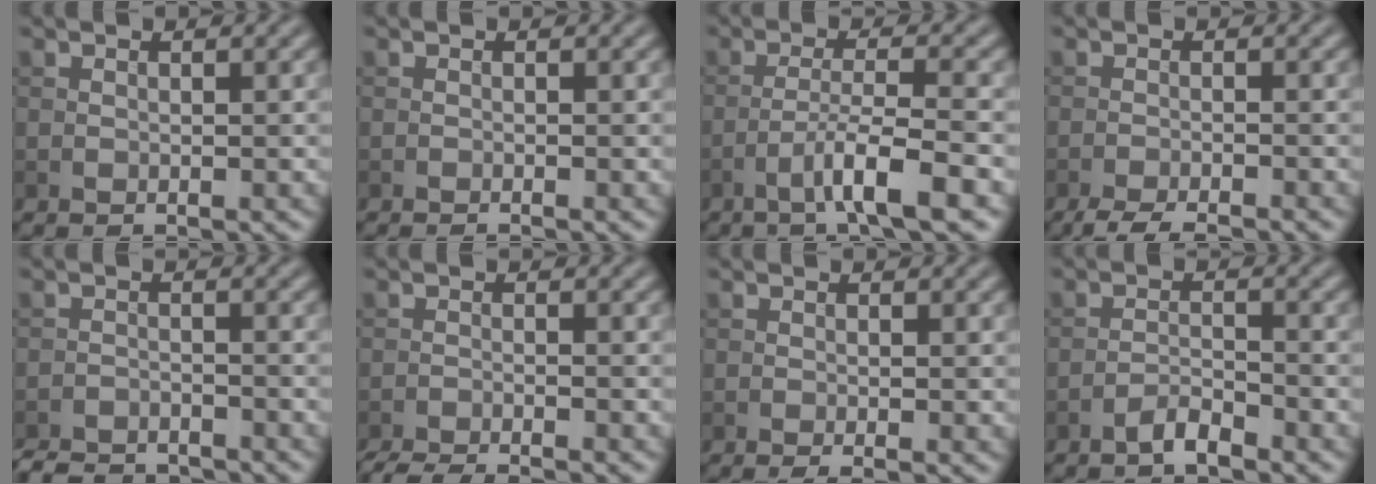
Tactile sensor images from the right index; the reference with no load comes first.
{"total": 0.7, "force": [-0.6, 0.1, 0.4], "torque": [-0.001, 0.001, -0.012]}
{"total": 5.1, "force": [-2.8, 0.5, 4.2], "torque": [-0.071, 0.008, -0.054]}
{"total": 3.4, "force": [-2.9, 0.4, 1.7], "torque": [-0.027, -0.003, -0.056]}
{"total": 4.1, "force": [-4.0, 0.9, 0.8], "torque": [-0.010, -0.010, -0.073]}
{"total": 4.3, "force": [-3.9, 0.4, 1.7], "torque": [-0.030, -0.015, -0.071]}
{"total": 1.5, "force": [-0.6, 0.3, 1.4], "torque": [-0.023, -0.005, -0.012]}
{"total": 2.1, "force": [-1.7, 0.4, 1.1], "torque": [-0.020, 0.007, -0.035]}